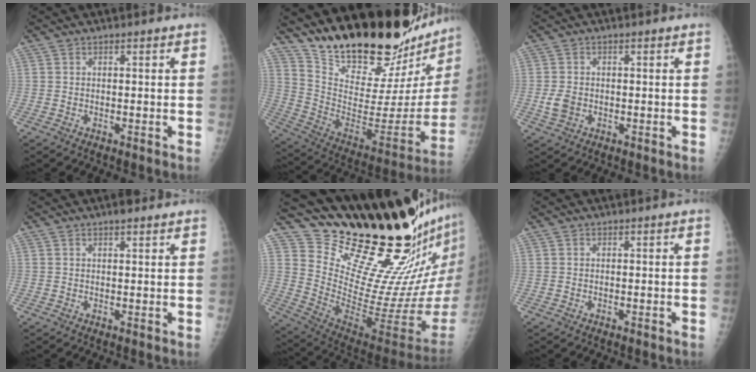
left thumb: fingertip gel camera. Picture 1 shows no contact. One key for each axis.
{"total": 31.9, "fx": 27.8, "fy": 7.1, "fz": 14.0, "tx": -0.199, "ty": -0.190, "tz": 0.401}
{"total": 3.0, "fx": -0.4, "fy": 2.3, "fz": 1.9, "tx": -0.034, "ty": -0.001, "tz": -0.005}
{"total": 2.4, "fx": 1.8, "fy": 0.7, "fz": 1.4, "tx": -0.015, "ty": -0.008, "tz": 0.024}
{"total": 26.5, "fx": 20.5, "fy": 4.9, "fz": 16.1, "tx": -0.210, "ty": -0.171, "tz": 0.324}
{"total": 0.0}